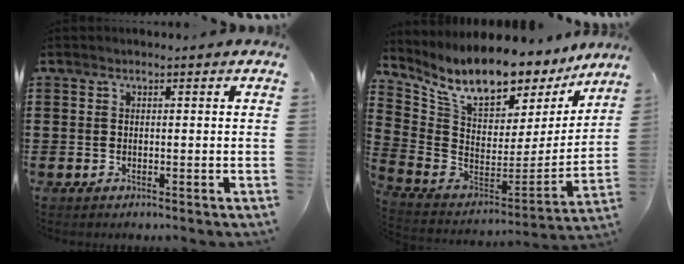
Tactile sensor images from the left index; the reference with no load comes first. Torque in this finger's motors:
{"motor_torque": [2.14, 0.00, 1.05, 0.21]}